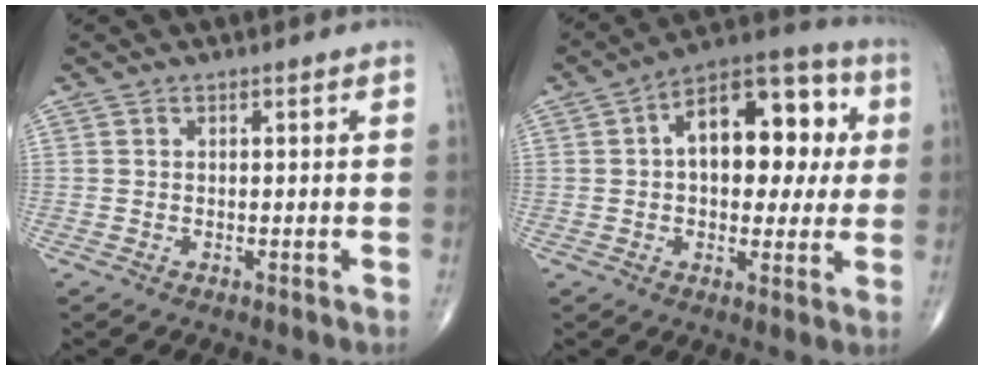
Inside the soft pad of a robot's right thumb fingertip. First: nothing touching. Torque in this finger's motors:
{"motor_torque": [0.62, 3.51, 1.65, 0.39, 0.14]}